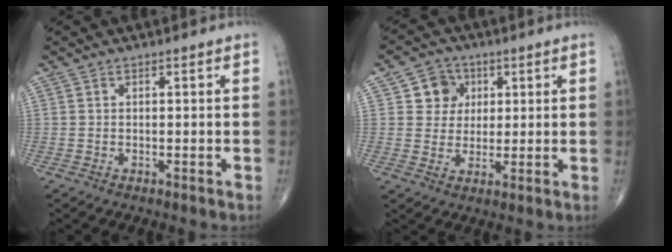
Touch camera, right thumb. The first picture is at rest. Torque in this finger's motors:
{"motor_torque": [-0.36, 0.37, 0.02, -0.02, 0.01]}